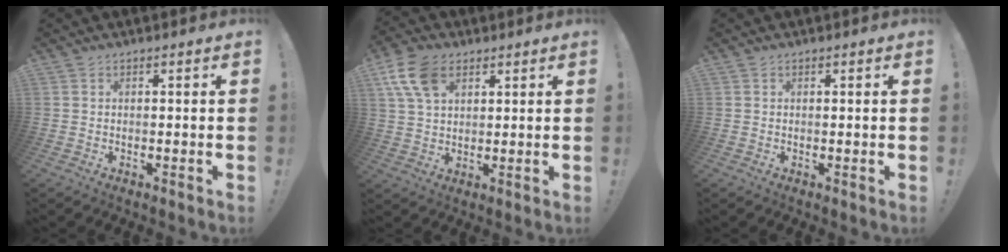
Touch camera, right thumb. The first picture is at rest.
{"total": 11.4, "force": [5.3, 7.2, 7.0], "torque": [-0.126, -0.005, 0.104]}
{"total": 0.0}